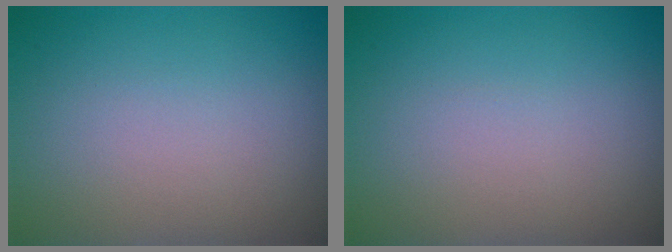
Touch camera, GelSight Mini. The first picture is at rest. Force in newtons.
{"total": 0.0}